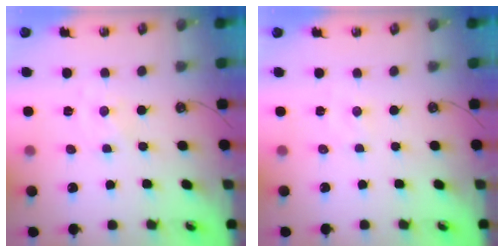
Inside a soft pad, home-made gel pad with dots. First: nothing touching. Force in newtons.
{"total": 2.4, "press": 2.4, "slide": 0.5}